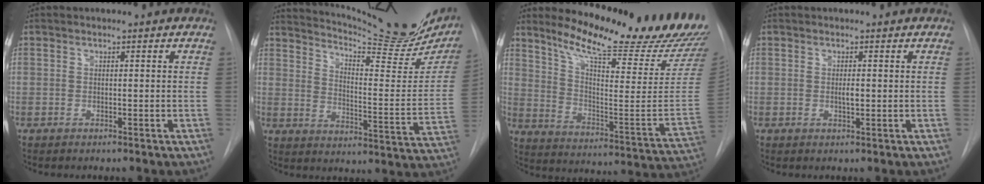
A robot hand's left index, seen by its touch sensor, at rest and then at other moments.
{"total": 23.3, "force": [20.8, 3.4, 10.0], "torque": [-0.151, -0.075, 0.263]}
{"total": 24.0, "force": [21.2, 1.5, 11.2], "torque": [-0.176, -0.103, 0.287]}
{"total": 1.0, "force": [0.1, 0.3, 1.0], "torque": [-0.017, -0.003, 0.001]}